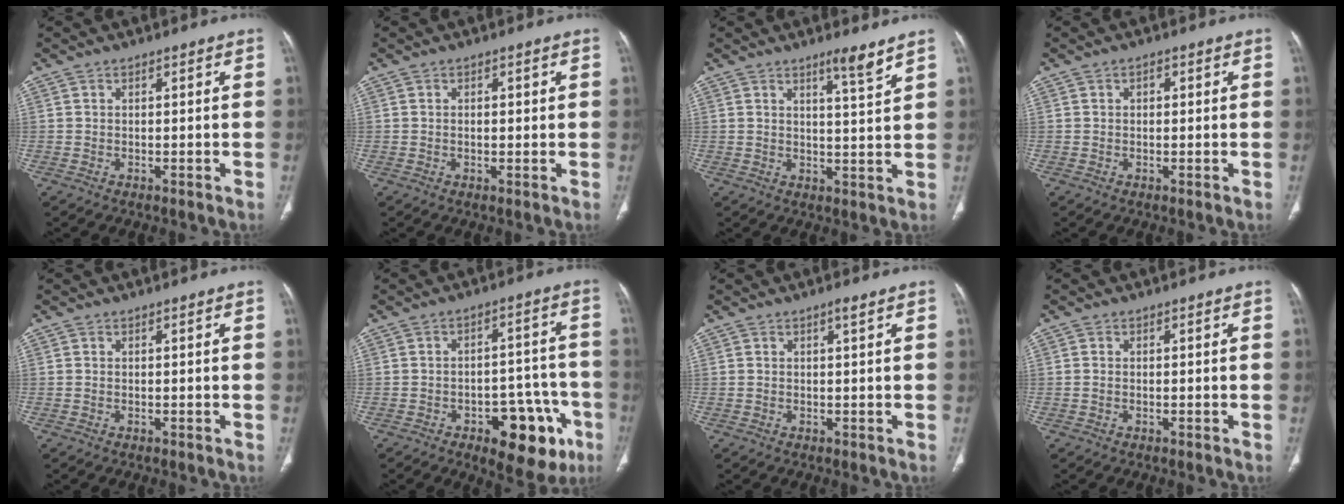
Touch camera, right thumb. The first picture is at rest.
{"total": 1.4, "force": [0.2, 0.7, 1.1], "torque": [-0.017, 0.001, 0.001]}
{"total": 4.6, "force": [3.4, 0.0, 3.1], "torque": [-0.040, -0.031, 0.055]}
{"total": 1.1, "force": [0.2, 0.8, 0.7], "torque": [-0.007, 0.002, 0.002]}
{"total": 0.0}
{"total": 15.0, "force": [-7.0, 7.5, 11.0], "torque": [-0.103, 0.046, -0.083]}
{"total": 0.8, "force": [0.5, 0.0, 0.7], "torque": [-0.008, 0.001, 0.009]}
{"total": 0.5, "force": [-0.1, 0.4, 0.3], "torque": [-0.003, 0.001, -0.003]}